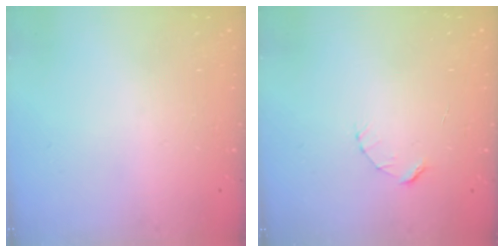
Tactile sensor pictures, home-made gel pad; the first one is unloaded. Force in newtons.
{"total": 2.7, "press": 2.7, "slide": 0.3}